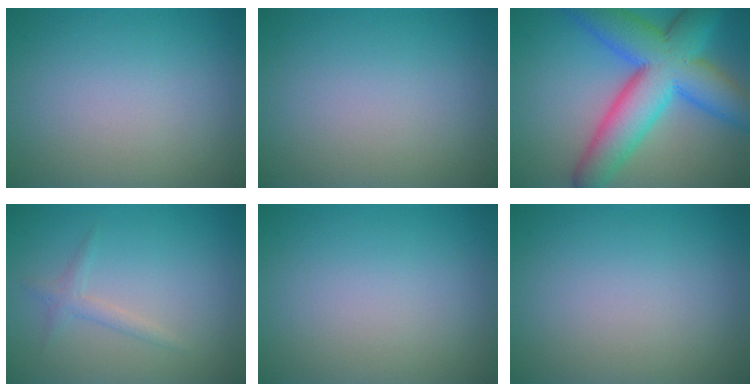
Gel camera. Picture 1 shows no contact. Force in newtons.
{"total": 0.0}
{"total": 12.0, "press": 12.0, "slide": 0.2}
{"total": 1.3, "press": 1.3, "slide": 0.0}
{"total": 0.0}
{"total": 0.0}